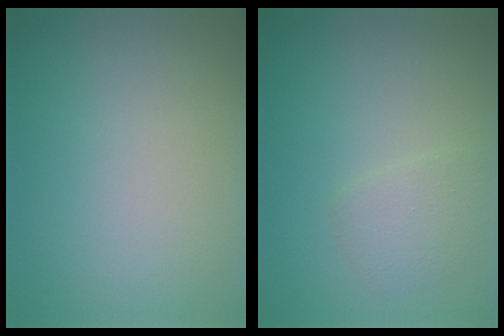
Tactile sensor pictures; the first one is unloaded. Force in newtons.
{"total": 1.9, "press": 1.9, "slide": 0.0}